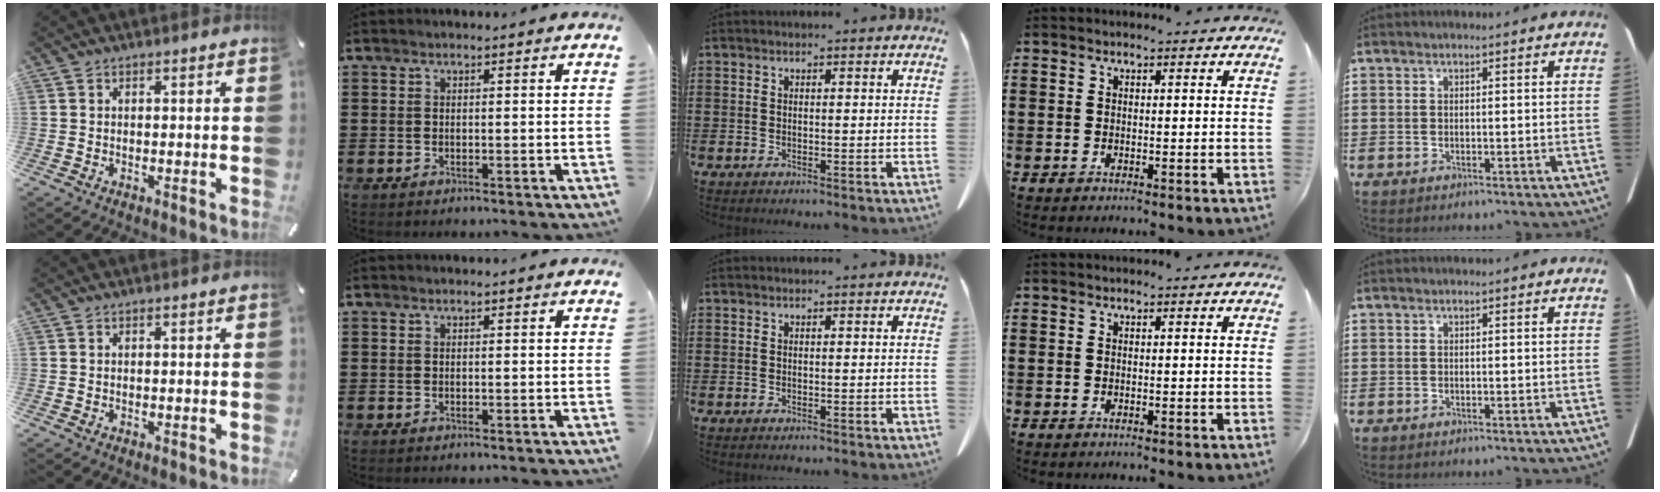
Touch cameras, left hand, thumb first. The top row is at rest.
{}